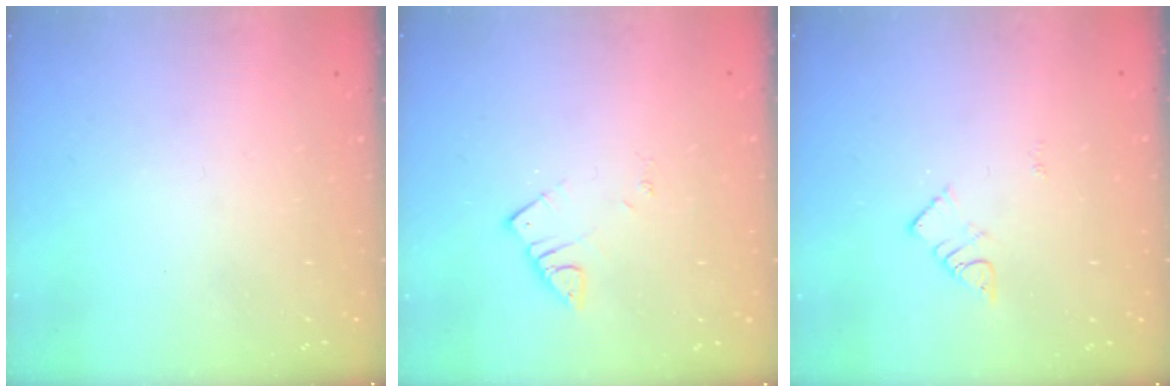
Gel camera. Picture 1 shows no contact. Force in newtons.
{"total": 2.7, "press": 2.7, "slide": 0.2}
{"total": 3.8, "press": 3.8, "slide": 0.4}